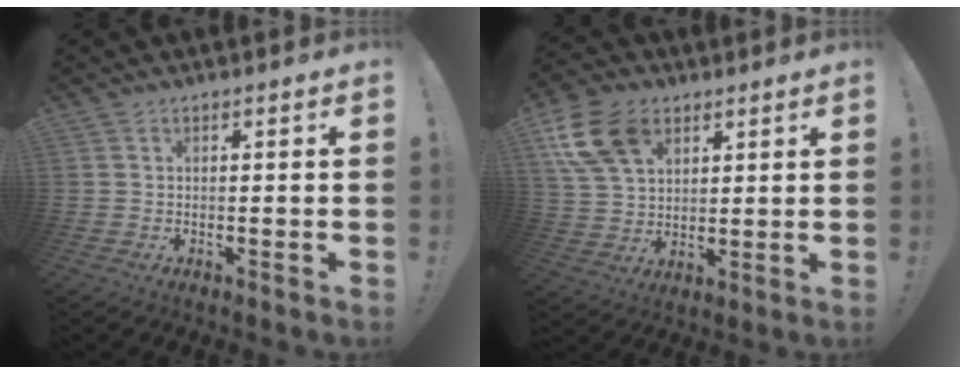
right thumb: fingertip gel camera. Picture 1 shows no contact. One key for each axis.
{"total": 15.8, "fx": 7.5, "fy": 10.6, "fz": 8.9, "tx": -0.168, "ty": -0.027, "tz": 0.145}